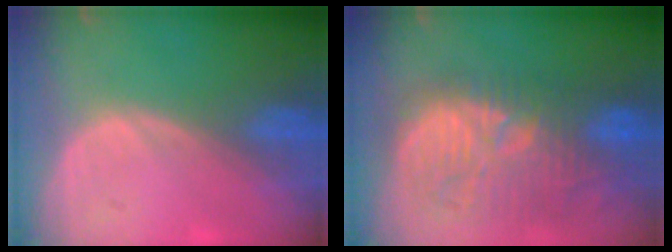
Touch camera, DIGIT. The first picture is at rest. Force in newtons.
{"total": 12.2, "press": 11.7, "slide": 3.6}